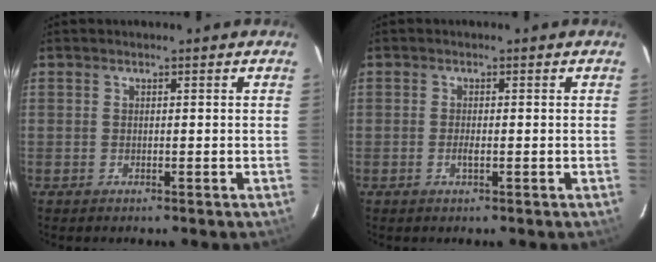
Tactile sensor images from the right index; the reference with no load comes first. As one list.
[{"total": 1.3, "force": [-0.4, 0.3, 1.2], "torque": [-0.022, 0.001, -0.006]}]